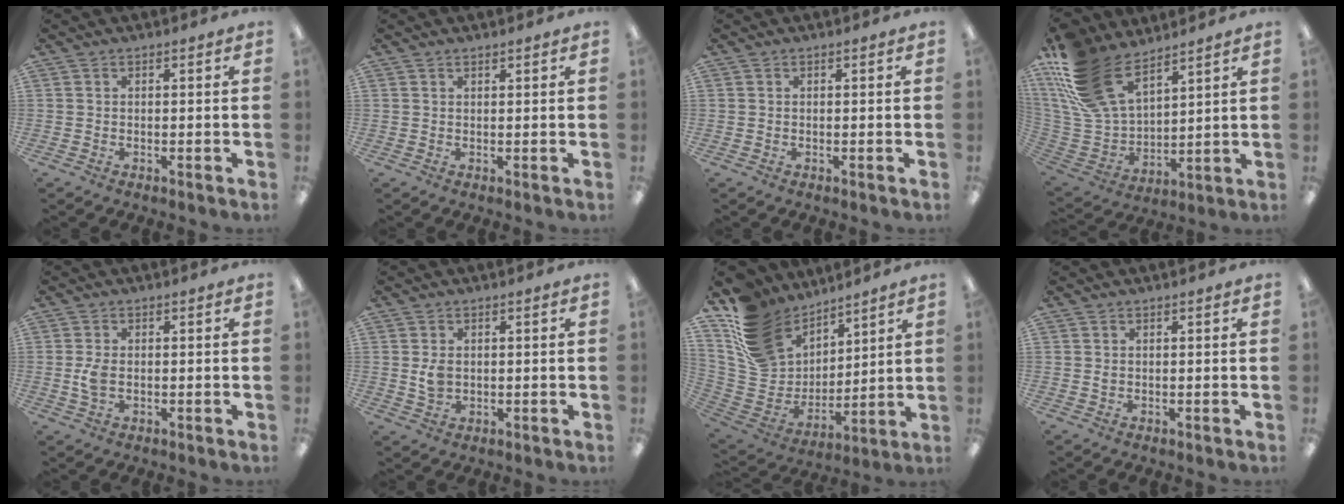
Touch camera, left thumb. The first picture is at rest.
{"total": 0.8, "force": [0.8, 0.2, 0.1], "torque": [-0.002, -0.001, 0.015]}
{"total": 0.0}
{"total": 20.7, "force": [13.6, 10.9, 11.2], "torque": [-0.271, -0.066, 0.256]}
{"total": 4.0, "force": [-0.1, 2.4, 3.1], "torque": [-0.072, -0.006, -0.009]}
{"total": 3.7, "force": [0.6, 2.7, 2.5], "torque": [-0.049, -0.002, 0.008]}
{"total": 17.3, "force": [10.5, 12.2, 6.2], "torque": [-0.137, -0.061, 0.214]}
{"total": 0.6, "force": [0.4, 0.4, 0.3], "torque": [-0.007, 0.001, 0.007]}